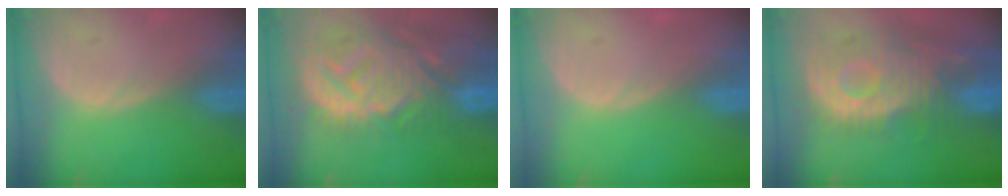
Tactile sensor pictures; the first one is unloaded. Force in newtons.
{"total": 14.3, "press": 12.3, "slide": 7.3}
{"total": 0.0}
{"total": 12.0, "press": 10.7, "slide": 5.5}